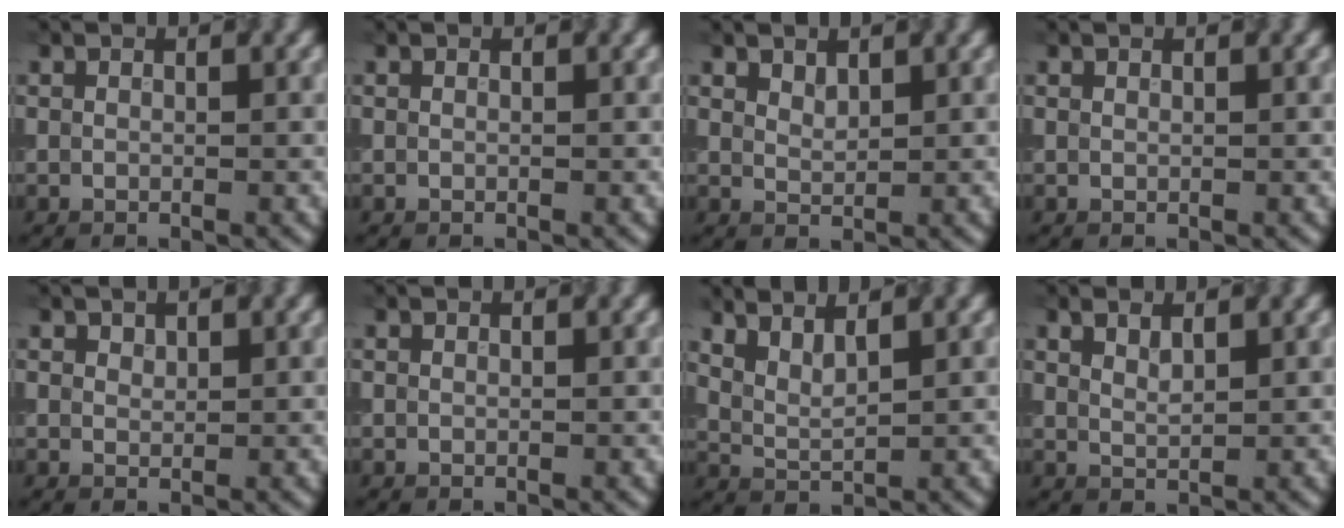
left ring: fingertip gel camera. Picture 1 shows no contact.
{"total": 0.0}
{"total": 1.2, "force": [1.0, 0.5, 0.5], "torque": [-0.012, -0.001, 0.023]}
{"total": 0.0}
{"total": 0.7, "force": [0.5, 0.4, 0.1], "torque": [-0.001, -0.002, 0.010]}
{"total": 0.0}
{"total": 2.8, "force": [2.3, 0.6, 1.4], "torque": [-0.027, -0.001, 0.051]}
{"total": 1.4, "force": [1.0, 0.4, 0.8], "torque": [-0.018, -0.001, 0.022]}